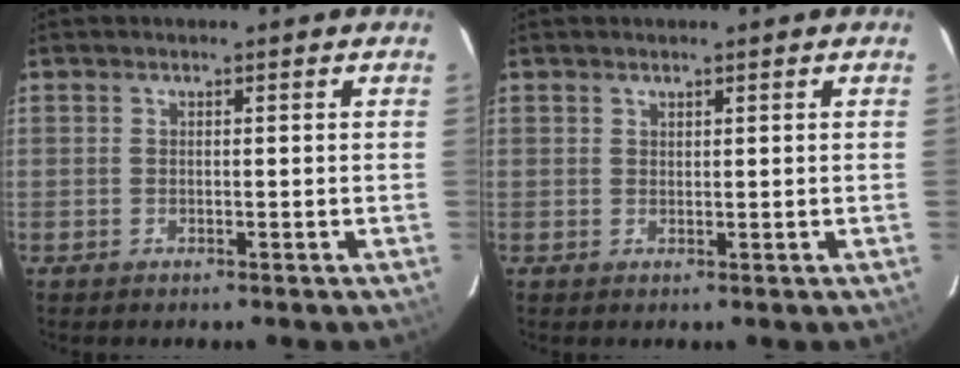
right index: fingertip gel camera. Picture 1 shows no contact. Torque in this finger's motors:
{"motor_torque": [-0.15, 0.07, -0.03, 0.00]}